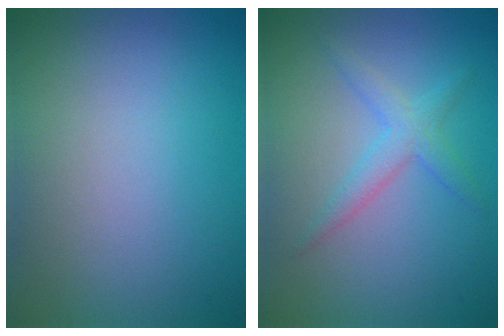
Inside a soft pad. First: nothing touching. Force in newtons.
{"total": 2.3, "press": 2.3, "slide": 0.2}